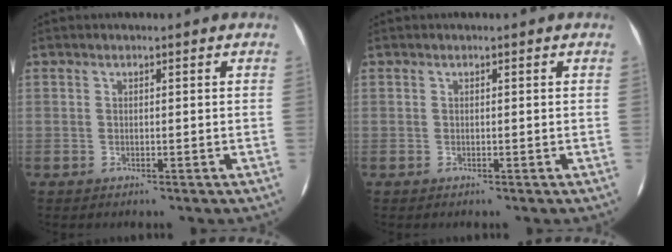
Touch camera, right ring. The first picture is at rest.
{"total": 0.0}